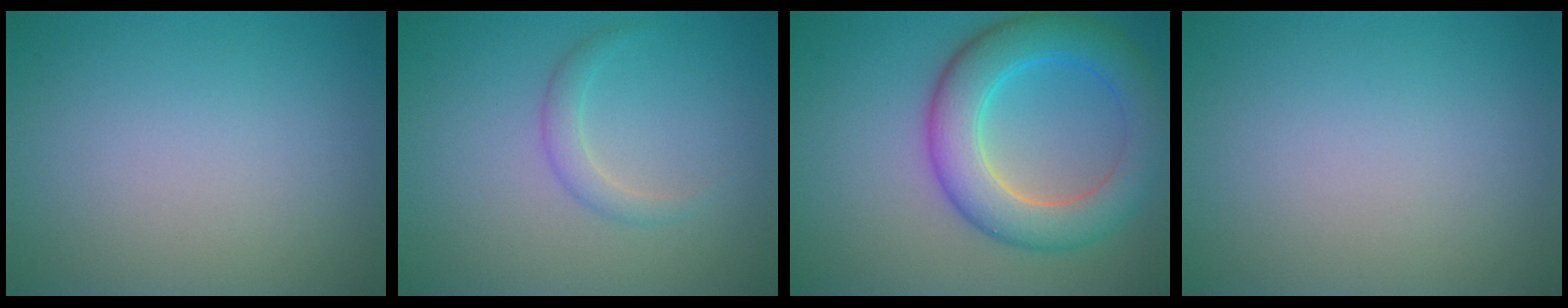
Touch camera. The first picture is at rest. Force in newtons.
{"total": 1.6, "press": 1.6, "slide": 0.1}
{"total": 7.3, "press": 7.3, "slide": 0.1}
{"total": 0.0}